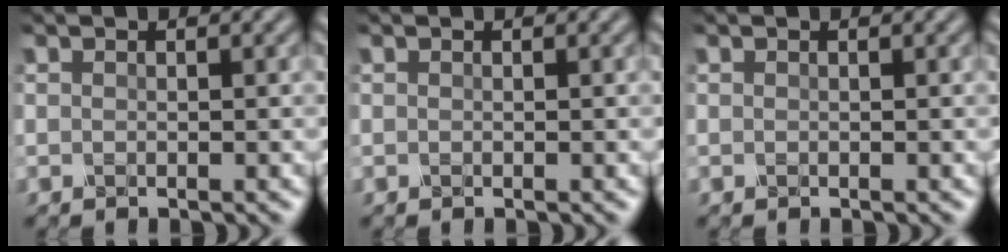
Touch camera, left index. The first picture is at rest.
{"total": 0.0}
{"total": 0.0}